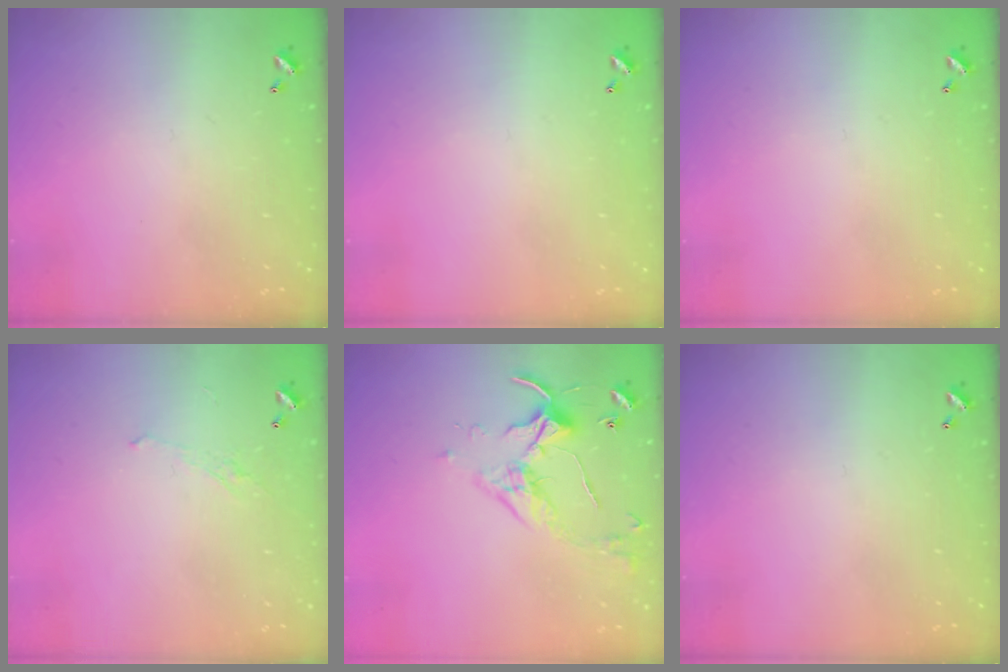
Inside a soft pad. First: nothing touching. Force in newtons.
{"total": 0.0}
{"total": 0.0}
{"total": 1.1, "press": 0.8, "slide": 0.7}
{"total": 3.9, "press": 3.9, "slide": 0.4}
{"total": 0.0}